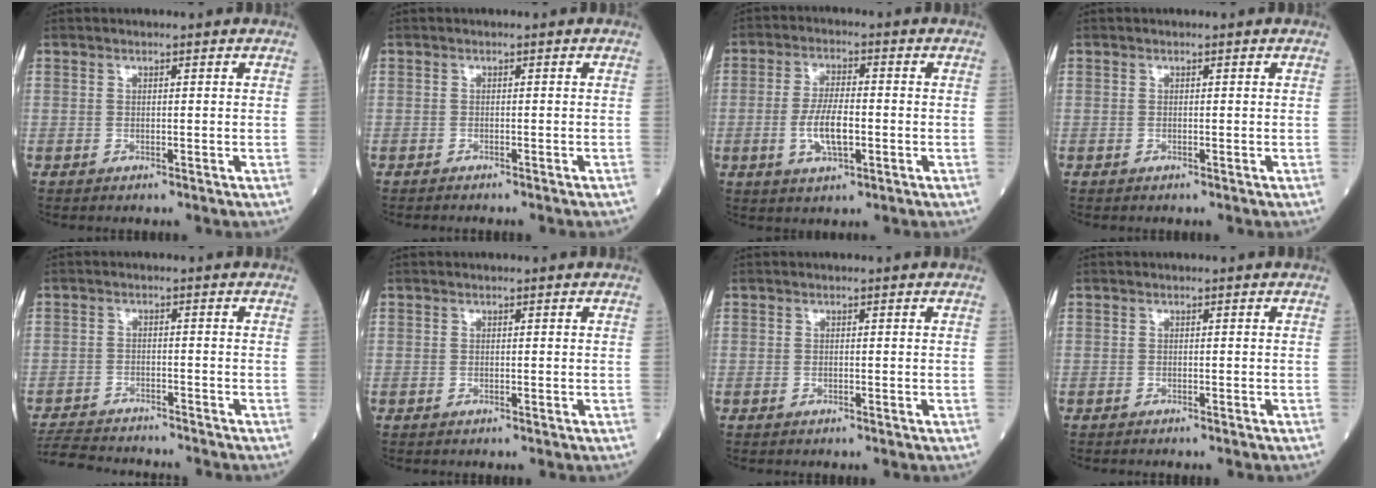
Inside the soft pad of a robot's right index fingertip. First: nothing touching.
{"total": 2.8, "force": [-2.5, 0.1, 1.1], "torque": [-0.014, -0.002, -0.032]}
{"total": 6.8, "force": [-1.5, 2.1, 6.3], "torque": [-0.130, 0.000, -0.027]}
{"total": 0.0}
{"total": 9.3, "force": [-8.9, 1.6, 2.2], "torque": [-0.039, -0.005, -0.142]}
{"total": 0.0}
{"total": 0.0}
{"total": 1.2, "force": [-1.1, -0.1, 0.5], "torque": [-0.003, 0.001, -0.015]}